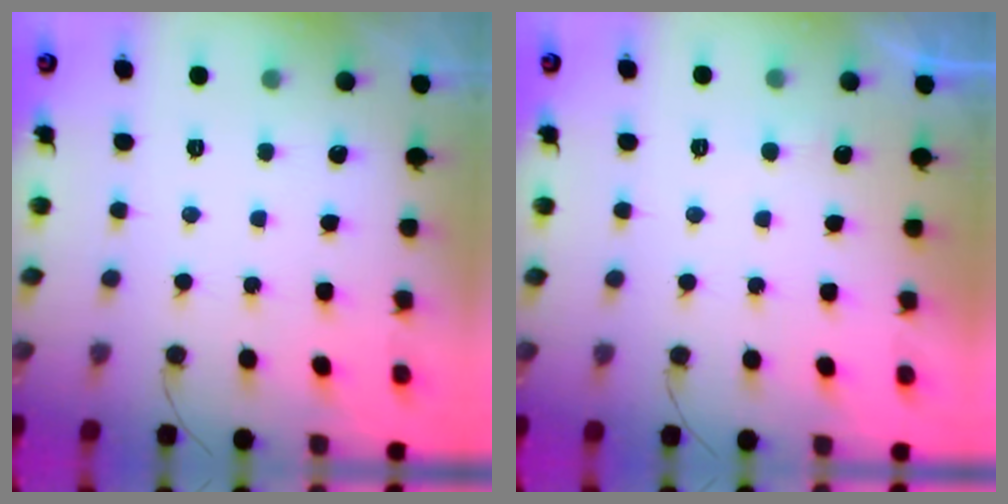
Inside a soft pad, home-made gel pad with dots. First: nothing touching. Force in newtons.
{"total": 3.0, "press": 2.9, "slide": 0.4}